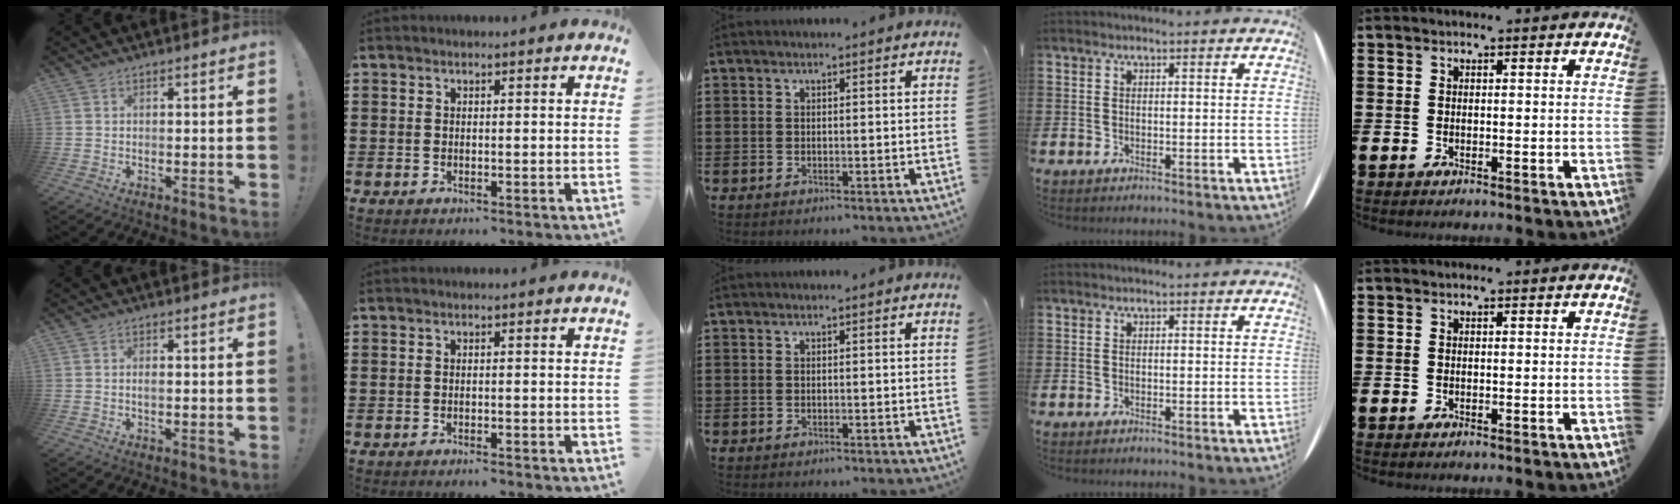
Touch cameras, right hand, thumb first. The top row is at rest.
{"thumb": {"total": 0.8, "force": [-0.1, 0.2, 0.8], "torque": [-0.007, -0.002, -0.004]}, "index": {"total": 0.7, "force": [-0.6, 0.0, 0.3], "torque": [-0.007, -0.003, -0.012]}}